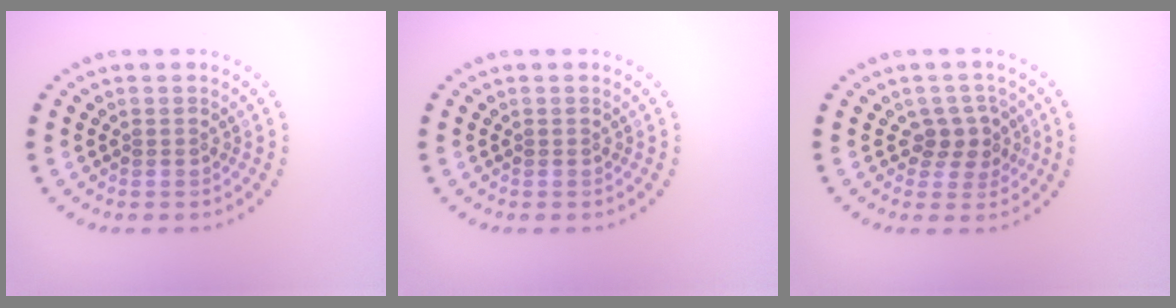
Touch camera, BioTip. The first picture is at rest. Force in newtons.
{"total": 0.0}
{"total": 2.3, "press": 1.9, "slide": 1.2}